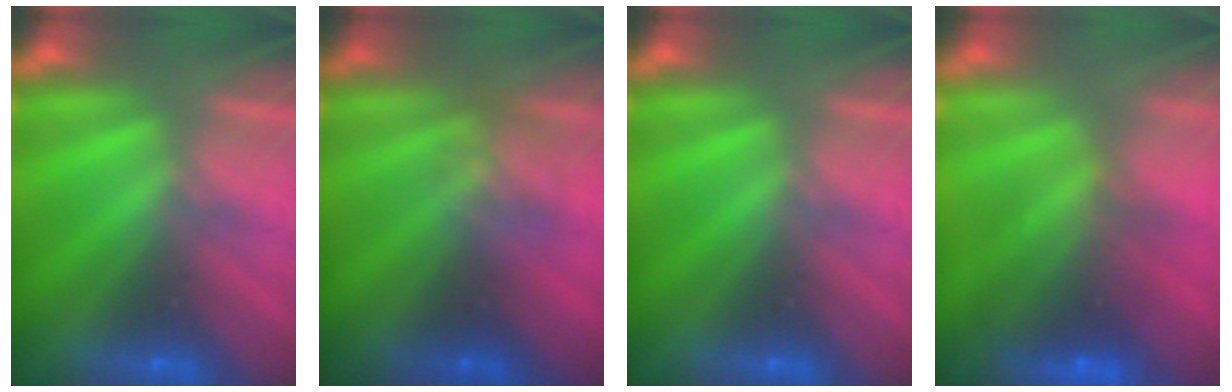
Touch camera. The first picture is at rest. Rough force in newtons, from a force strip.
{"total": 2.4}
{"total": 0.0}
{"total": 5.8}